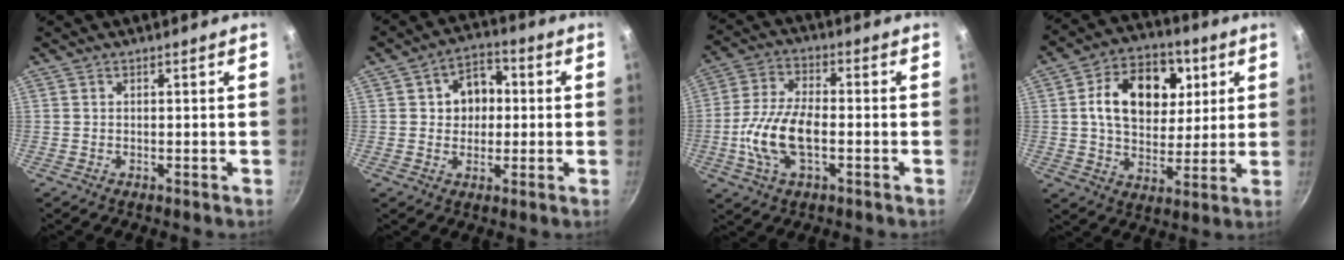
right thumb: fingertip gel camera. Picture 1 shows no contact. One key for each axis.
{"total": 8.2, "fx": 1.0, "fy": 6.3, "fz": 5.1, "tx": -0.042, "ty": 0.014, "tz": 0.007}
{"total": 12.3, "fx": -2.6, "fy": 6.0, "fz": 10.4, "tx": -0.218, "ty": 0.018, "tz": -0.052}
{"total": 17.0, "fx": 4.3, "fy": 11.8, "fz": 11.6, "tx": -0.152, "ty": 0.003, "tz": 0.069}